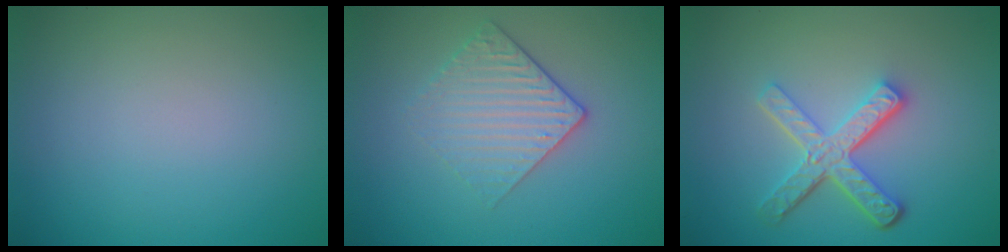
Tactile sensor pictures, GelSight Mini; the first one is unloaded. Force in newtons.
{"total": 3.0, "press": 2.6, "slide": 1.6}
{"total": 4.9, "press": 3.6, "slide": 3.3}